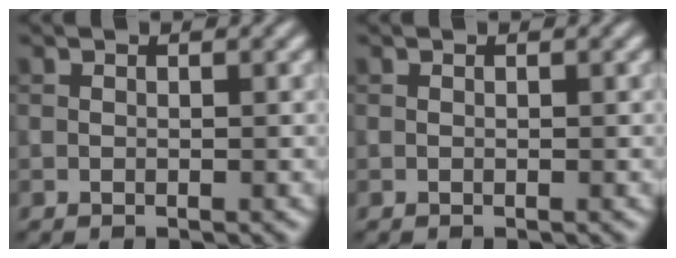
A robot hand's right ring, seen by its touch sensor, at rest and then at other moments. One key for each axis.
{"total": 0.0}